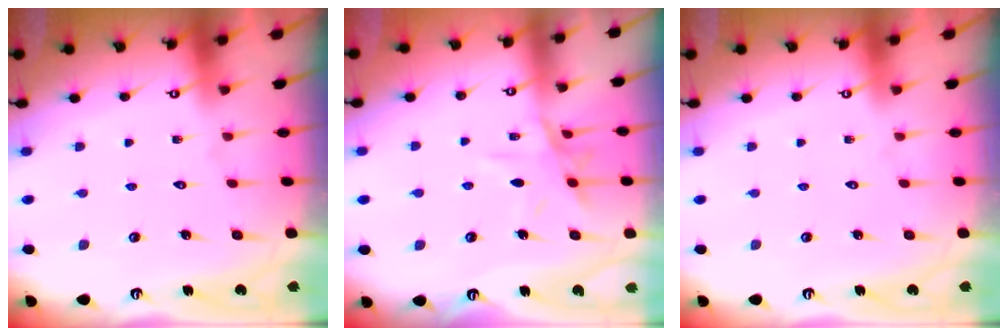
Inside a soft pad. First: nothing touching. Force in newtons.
{"total": 9.5, "press": 9.4, "slide": 0.8}
{"total": 0.0}